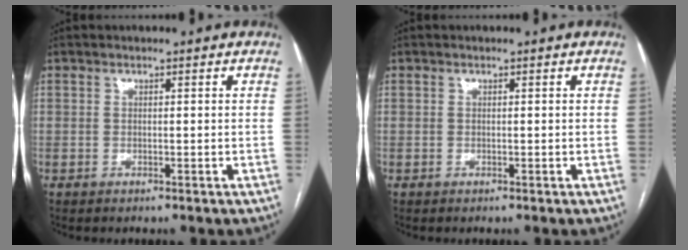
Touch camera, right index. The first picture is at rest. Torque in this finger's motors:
{"motor_torque": [0.00, 0.00, 0.00, 0.00]}